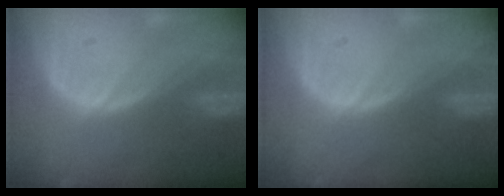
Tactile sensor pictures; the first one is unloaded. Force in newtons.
{"total": 0.0}